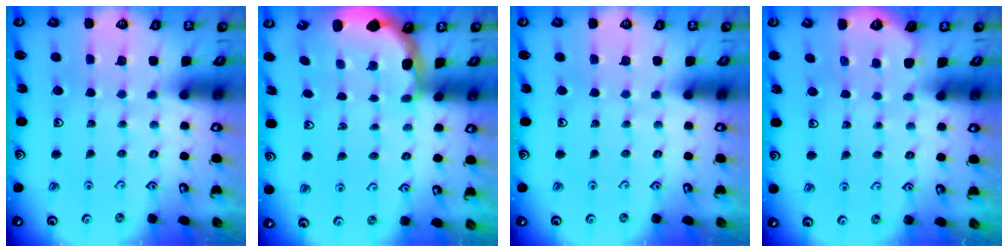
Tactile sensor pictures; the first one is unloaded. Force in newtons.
{"total": 2.8, "press": 2.0, "slide": 2.0}
{"total": 0.0}
{"total": 0.0}